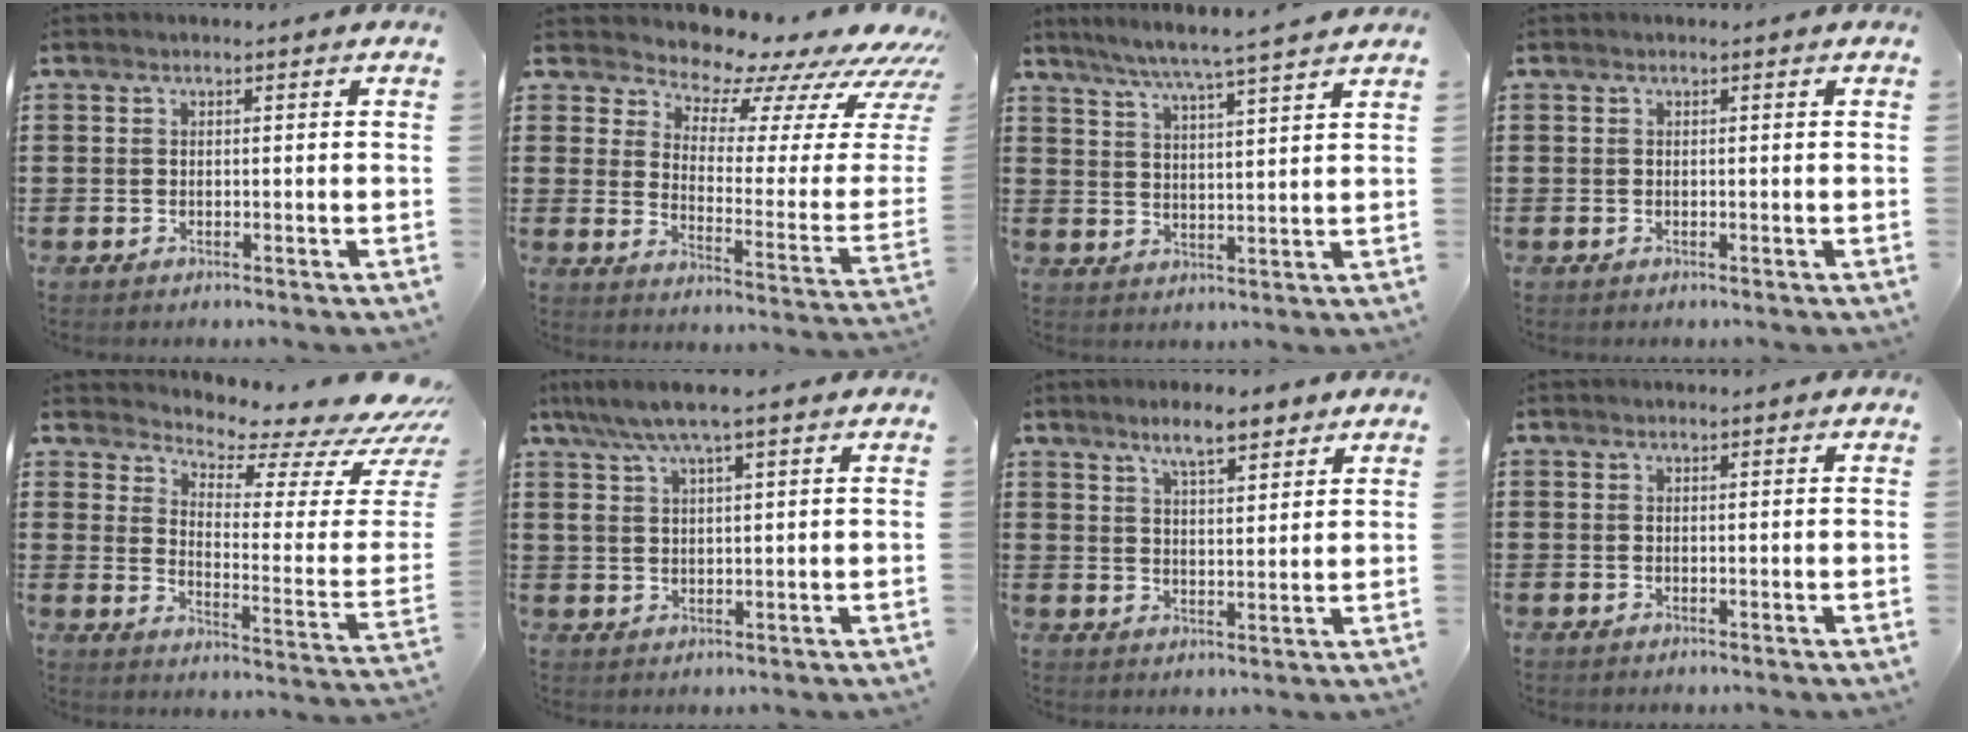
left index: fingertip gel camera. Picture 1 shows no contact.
{"total": 7.9, "force": [7.6, 1.5, 1.6], "torque": [-0.040, -0.080, 0.125]}
{"total": 5.8, "force": [5.1, -0.8, 2.6], "torque": [-0.067, -0.030, 0.087]}
{"total": 0.0}
{"total": 4.4, "force": [3.9, 0.5, 1.8], "torque": [-0.036, -0.061, 0.057]}
{"total": 5.8, "force": [4.1, 0.9, 4.0], "torque": [-0.087, -0.004, 0.071]}
{"total": 6.4, "force": [4.9, 1.5, 3.8], "torque": [-0.078, -0.005, 0.086]}
{"total": 0.0}